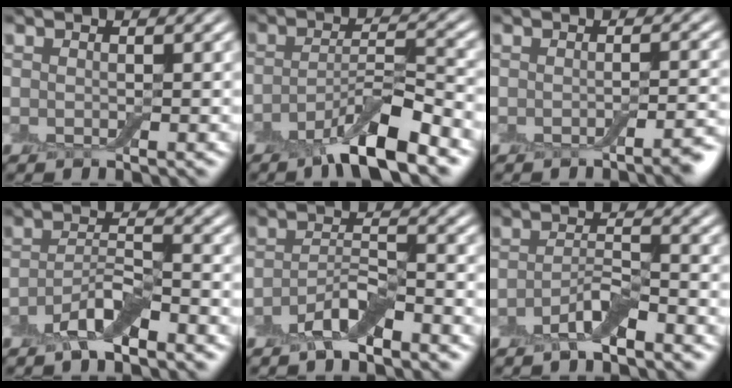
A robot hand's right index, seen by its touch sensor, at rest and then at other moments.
{"total": 6.6, "force": [-4.3, 1.5, 4.8], "torque": [-0.078, 0.000, -0.078]}
{"total": 2.2, "force": [-1.2, 0.4, 1.7], "torque": [-0.017, 0.003, -0.024]}
{"total": 3.7, "force": [-2.5, 1.0, 2.5], "torque": [-0.050, 0.003, -0.053]}
{"total": 3.4, "force": [-2.4, 0.9, 2.2], "torque": [-0.045, 0.004, -0.051]}
{"total": 2.8, "force": [-1.9, 0.7, 1.9], "torque": [-0.038, 0.007, -0.041]}